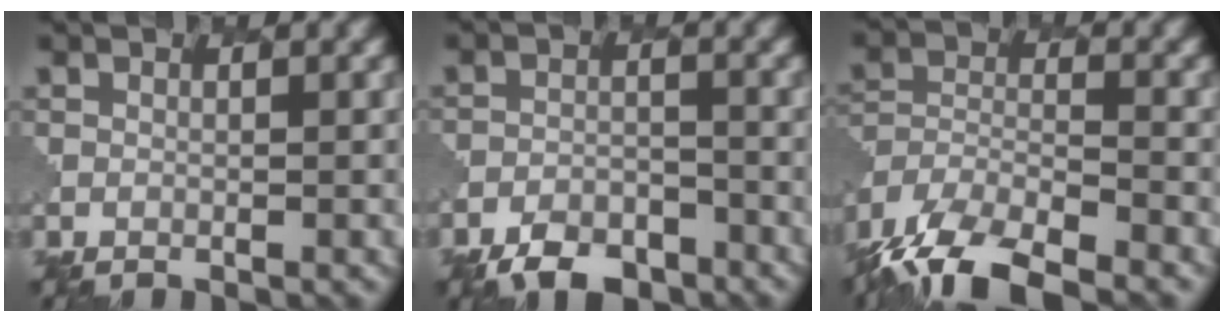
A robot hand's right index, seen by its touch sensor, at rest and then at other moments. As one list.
[{"total": 5.2, "force": [-4.3, 2.2, 2.0], "torque": [-0.027, -0.009, -0.078]}, {"total": 10.5, "force": [-8.5, 3.6, 5.0], "torque": [-0.097, -0.024, -0.144]}]